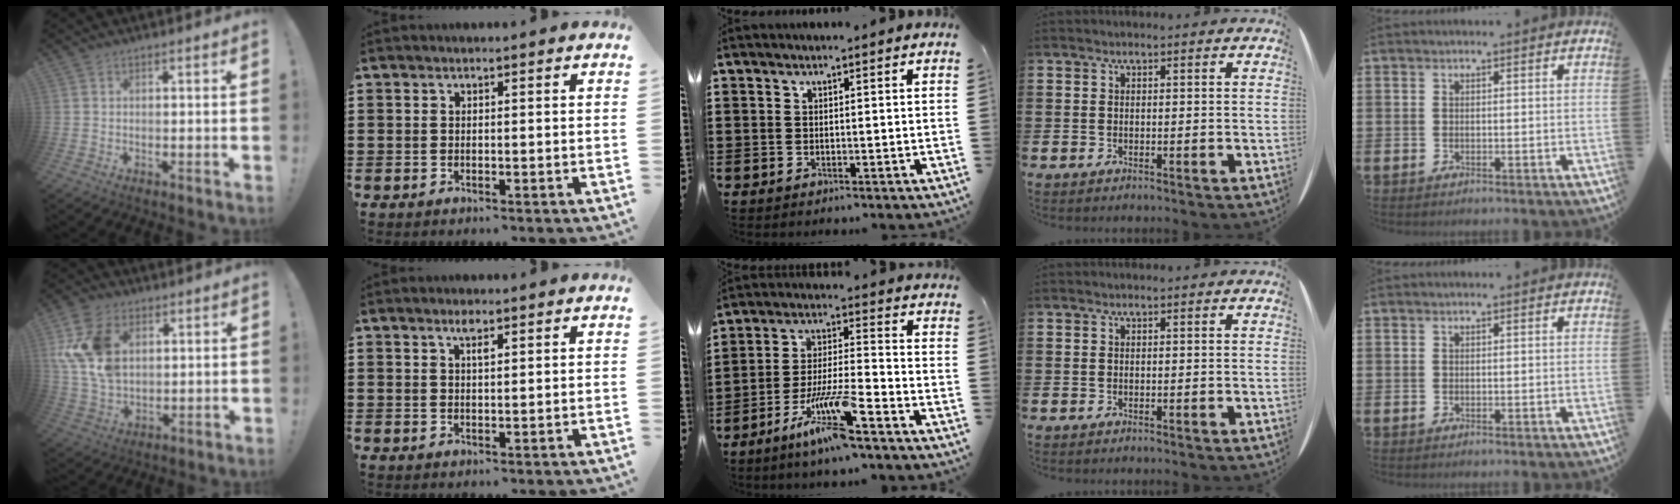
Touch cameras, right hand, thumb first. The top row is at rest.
{"thumb": {"total": 16.2, "force": [4.6, 11.4, 10.6], "torque": [-0.214, -0.008, 0.092]}, "index": {"total": 2.1, "force": [1.3, 0.4, 1.6], "torque": [-0.026, -0.001, 0.019]}, "middle": {"total": 10.2, "force": [-6.9, 0.8, 7.5], "torque": [-0.152, -0.007, -0.134]}}